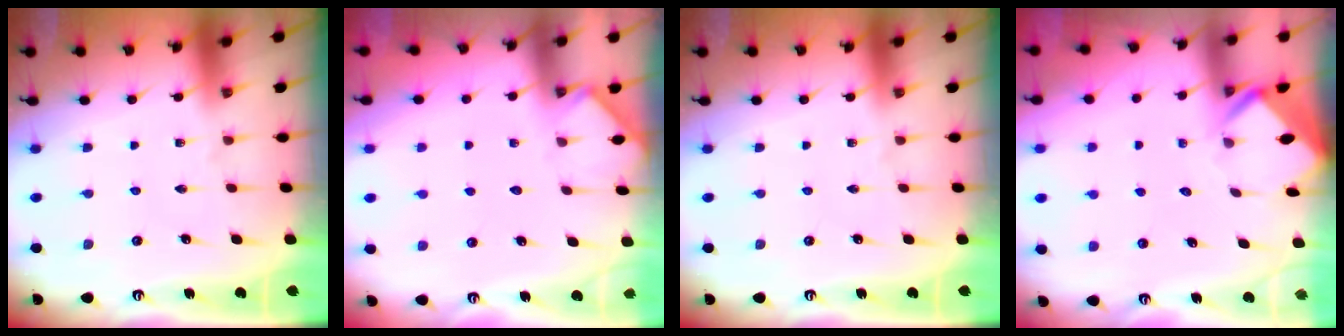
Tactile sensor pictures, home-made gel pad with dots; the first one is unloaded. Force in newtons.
{"total": 3.1, "press": 3.1, "slide": 0.4}
{"total": 0.0}
{"total": 2.8, "press": 2.8, "slide": 0.1}